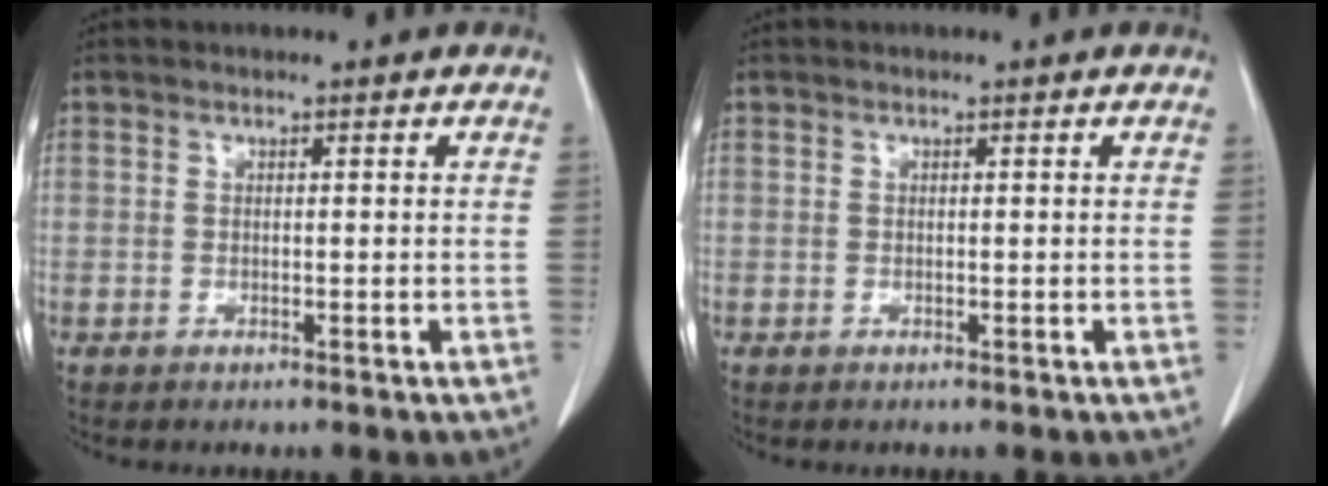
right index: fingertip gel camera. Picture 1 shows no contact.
{"total": 0.0}